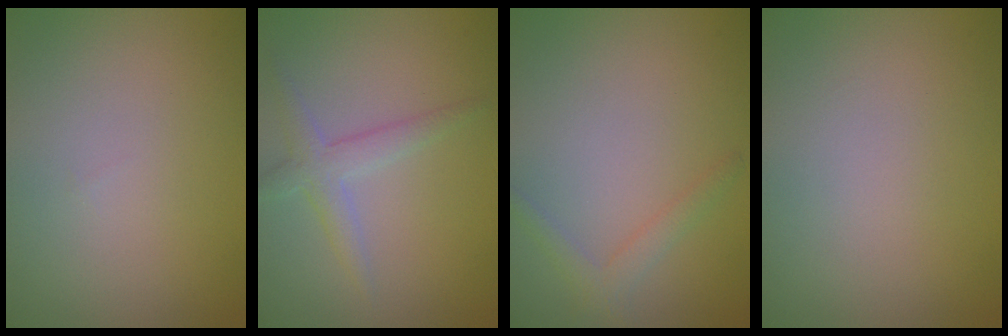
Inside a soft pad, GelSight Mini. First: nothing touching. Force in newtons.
{"total": 2.5, "press": 2.5, "slide": 0.1}
{"total": 1.6, "press": 1.6, "slide": 0.1}
{"total": 0.0}